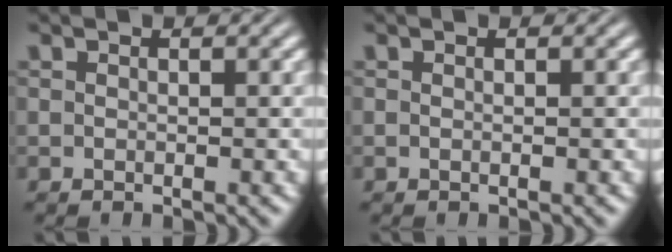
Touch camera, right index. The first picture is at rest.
{"total": 0.0}